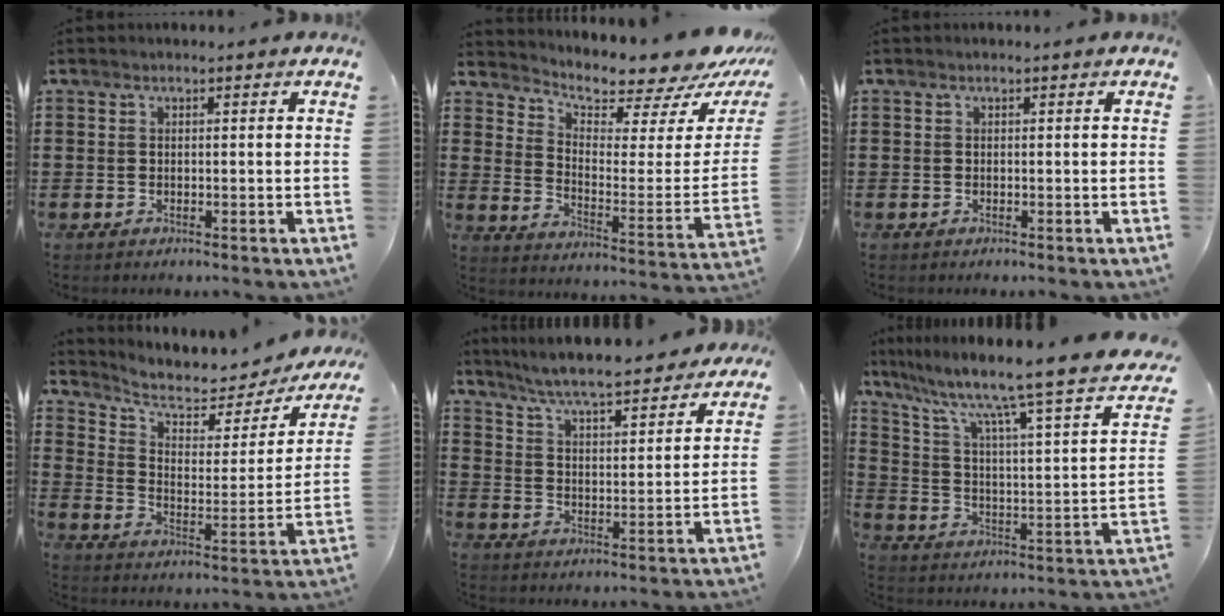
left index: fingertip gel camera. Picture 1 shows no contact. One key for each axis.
{"total": 5.4, "fx": 4.9, "fy": 1.4, "fz": 1.7, "tx": -0.048, "ty": -0.056, "tz": 0.078}
{"total": 0.0}
{"total": 5.1, "fx": 3.8, "fy": 2.4, "fz": 2.5, "tx": -0.065, "ty": -0.027, "tz": 0.058}
{"total": 6.5, "fx": 6.1, "fy": 0.1, "fz": 2.3, "tx": -0.071, "ty": -0.040, "tz": 0.103}
{"total": 9.2, "fx": 7.1, "fy": -0.4, "fz": 5.8, "tx": -0.133, "ty": -0.066, "tz": 0.101}